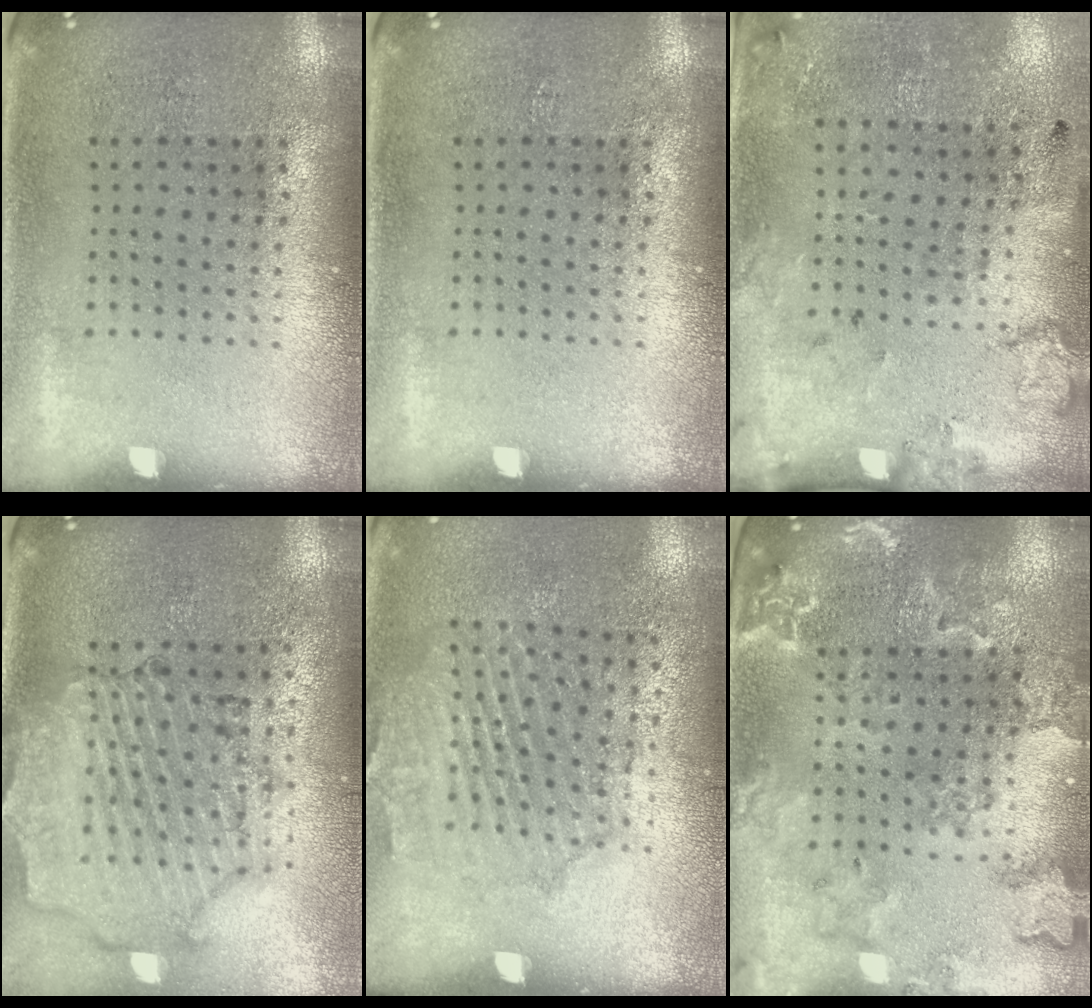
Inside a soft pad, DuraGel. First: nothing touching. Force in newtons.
{"total": 0.0}
{"total": 2.2, "press": 1.3, "slide": 1.7}
{"total": 1.7, "press": 1.6, "slide": 0.3}
{"total": 1.5, "press": 1.5, "slide": 0.4}
{"total": 1.9, "press": 1.9, "slide": 0.3}